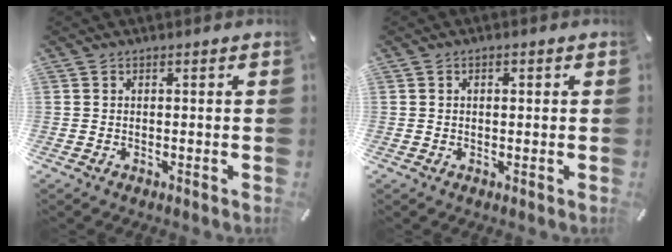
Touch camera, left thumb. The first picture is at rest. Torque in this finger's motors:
{"motor_torque": [0.06, -0.53, -0.10, 0.04, -0.03]}